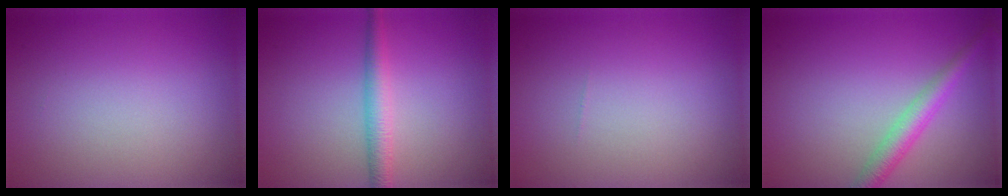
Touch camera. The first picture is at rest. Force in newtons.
{"total": 2.7, "press": 2.7, "slide": 0.1}
{"total": 0.0}
{"total": 2.8, "press": 2.8, "slide": 0.1}